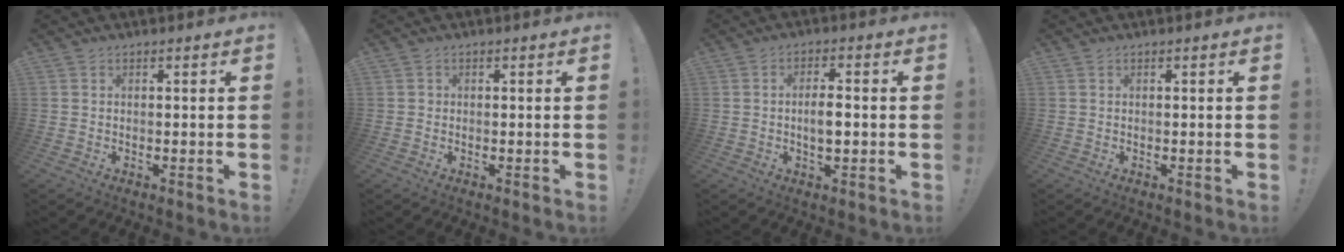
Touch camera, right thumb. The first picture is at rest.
{"total": 0.7, "force": [-0.1, 0.6, 0.1], "torque": [-0.006, 0.005, -0.001]}
{"total": 4.7, "force": [-0.5, 1.9, 4.3], "torque": [-0.068, 0.001, -0.015]}
{"total": 0.0}